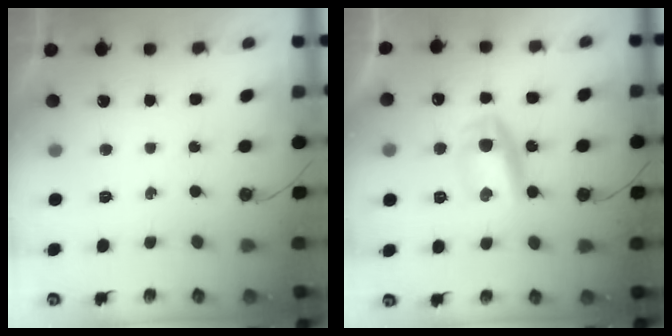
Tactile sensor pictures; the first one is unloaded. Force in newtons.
{"total": 9.1, "press": 8.9, "slide": 1.5}